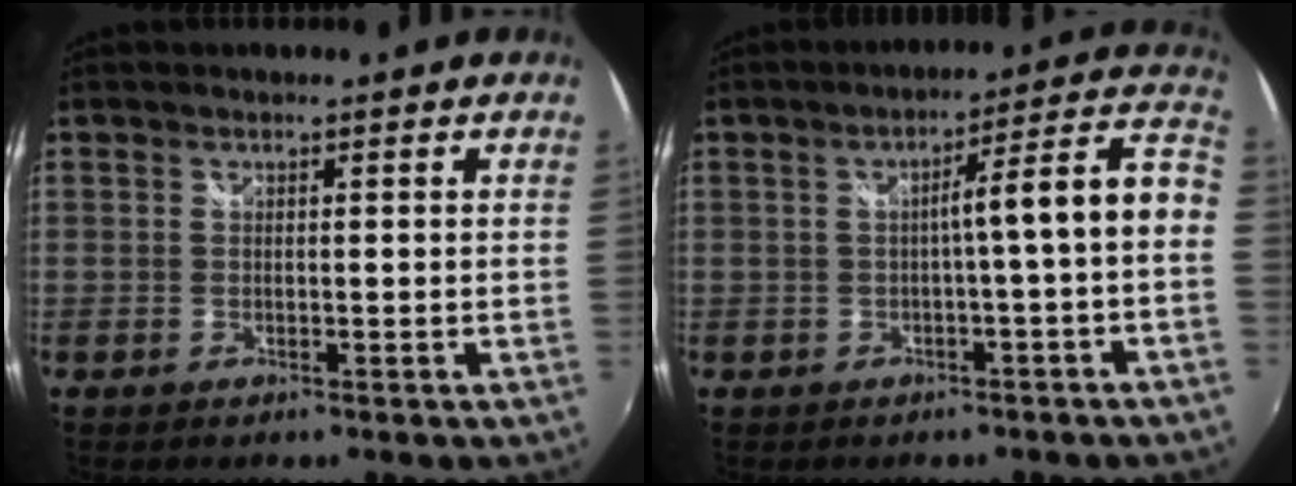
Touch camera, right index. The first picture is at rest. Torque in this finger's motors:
{"motor_torque": [1.29, -0.17, 0.55, 0.12]}